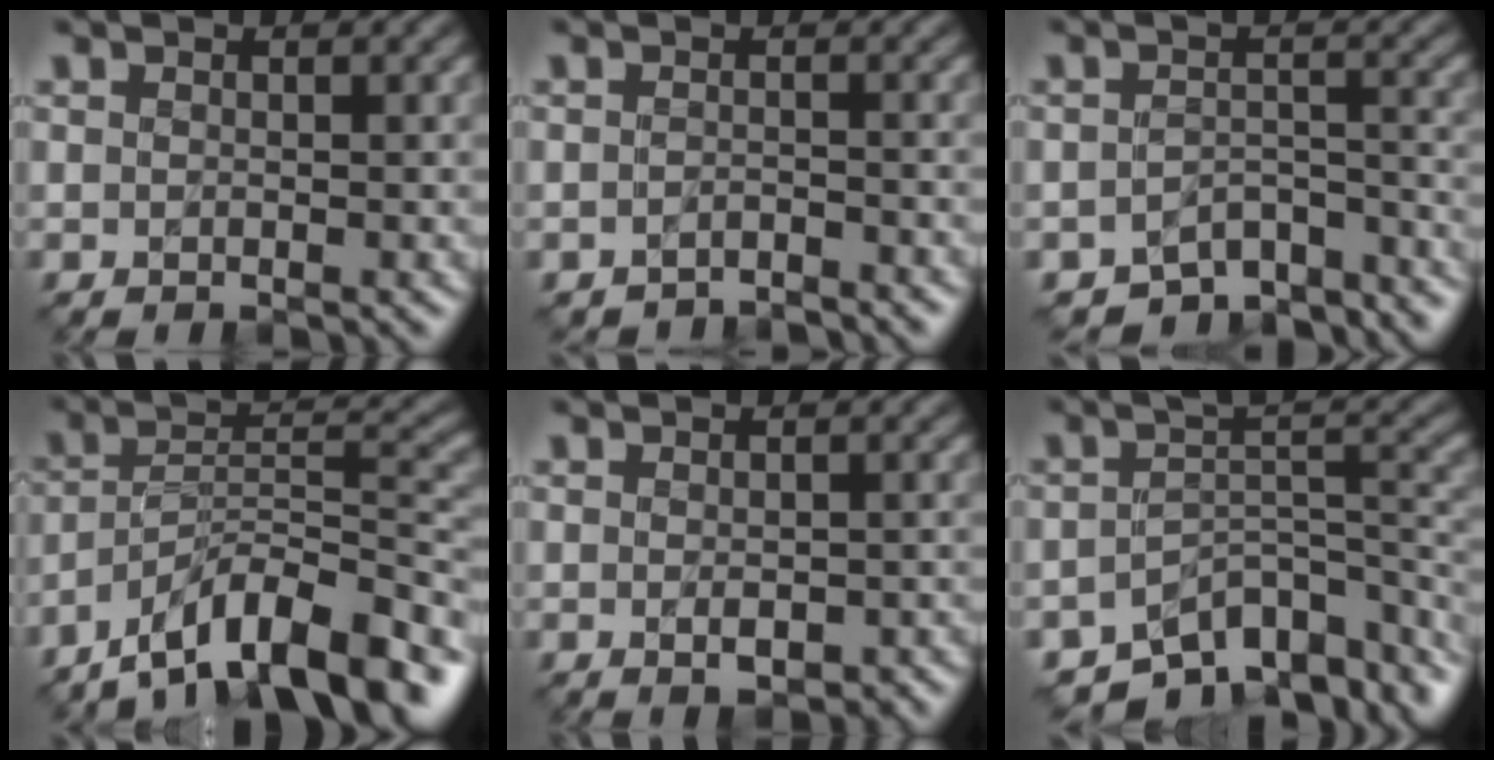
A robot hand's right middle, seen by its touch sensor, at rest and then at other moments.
{"total": 2.3, "force": [-2.3, 0.2, 0.3], "torque": [-0.001, -0.003, -0.034]}
{"total": 6.6, "force": [-5.9, 2.1, 2.1], "torque": [-0.027, -0.019, -0.081]}
{"total": 13.0, "force": [-9.5, 3.8, 8.1], "torque": [-0.122, 0.018, -0.169]}
{"total": 2.6, "force": [-1.0, 1.3, 2.1], "torque": [-0.032, -0.008, -0.009]}
{"total": 9.2, "force": [-6.5, 3.6, 5.5], "torque": [-0.071, -0.016, -0.094]}